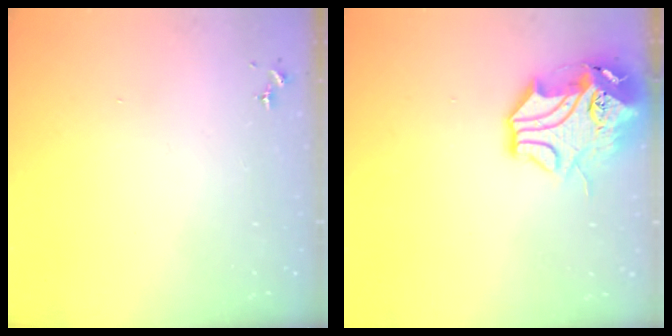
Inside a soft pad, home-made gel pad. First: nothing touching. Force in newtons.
{"total": 14.5, "press": 14.3, "slide": 1.9}